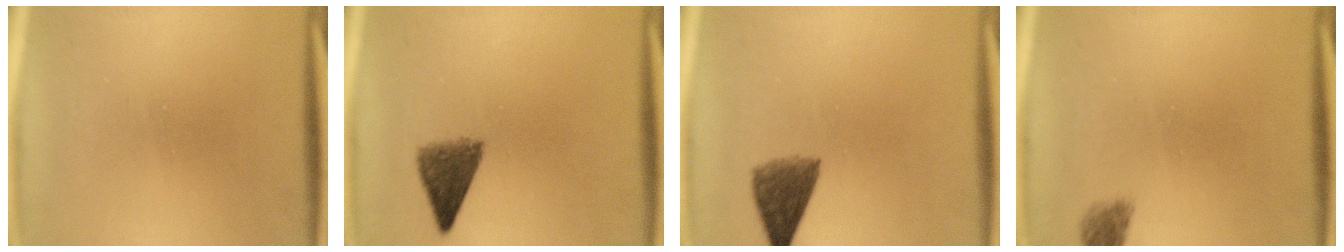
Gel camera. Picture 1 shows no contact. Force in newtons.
{"total": 5.0}
{"total": 5.5}
{"total": 2.2}